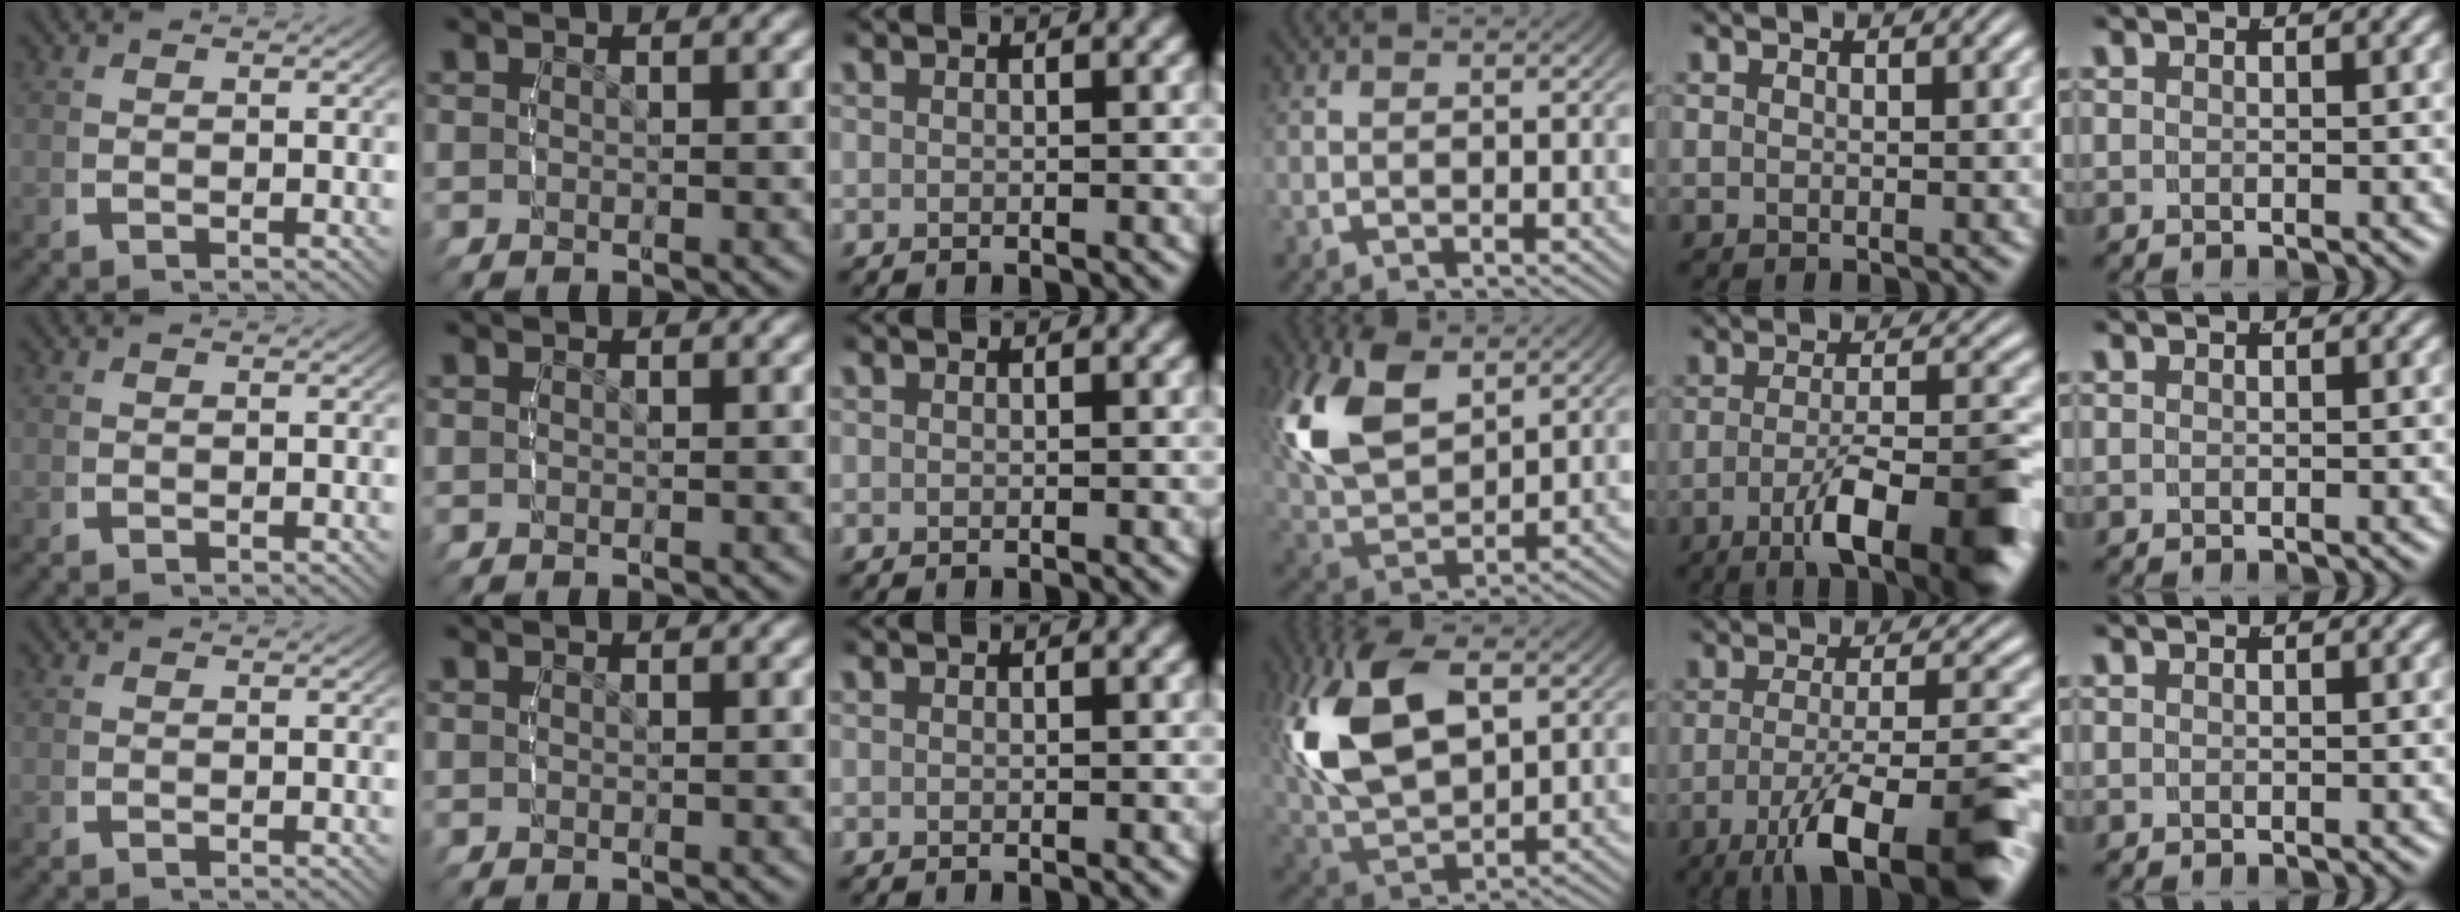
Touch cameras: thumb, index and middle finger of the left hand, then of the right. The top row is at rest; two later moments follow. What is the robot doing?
{"motion": "lift_and_place", "object": "bottle cap"}